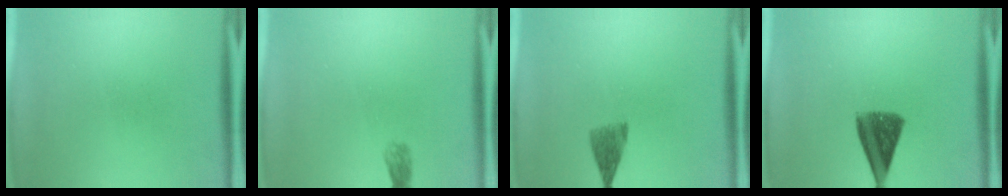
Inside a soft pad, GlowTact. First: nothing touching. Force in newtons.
{"total": 1.5}
{"total": 3.3}
{"total": 8.8}